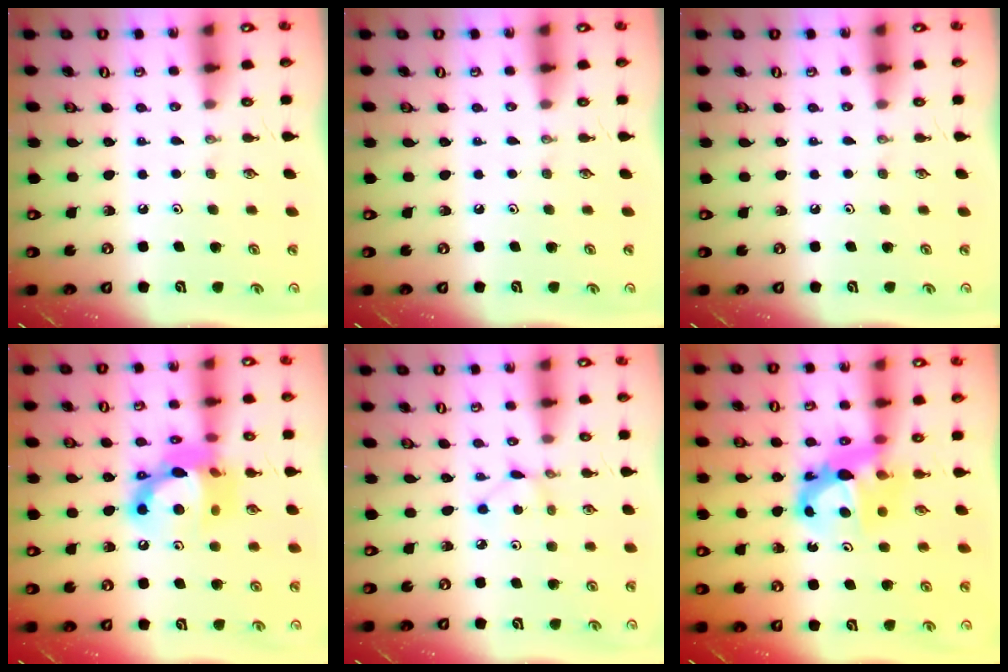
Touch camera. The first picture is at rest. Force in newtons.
{"total": 0.0}
{"total": 0.0}
{"total": 15.1, "press": 15.1, "slide": 1.1}
{"total": 1.9, "press": 1.9, "slide": 0.2}
{"total": 7.9, "press": 7.9, "slide": 0.5}